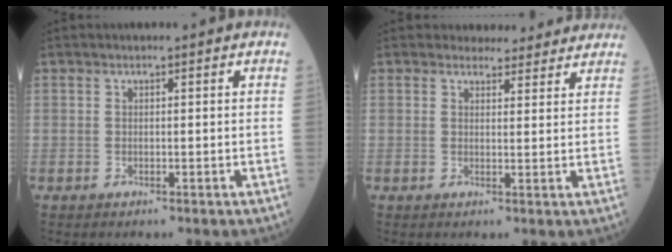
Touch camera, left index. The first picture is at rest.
{"total": 5.8, "force": [5.3, 2.4, 0.3], "torque": [0.013, 0.002, 0.045]}